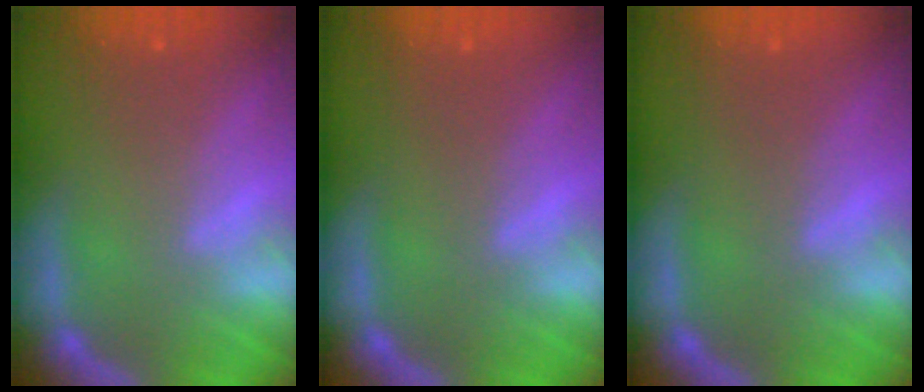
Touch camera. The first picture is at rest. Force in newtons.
{"total": 0.0}
{"total": 0.0}